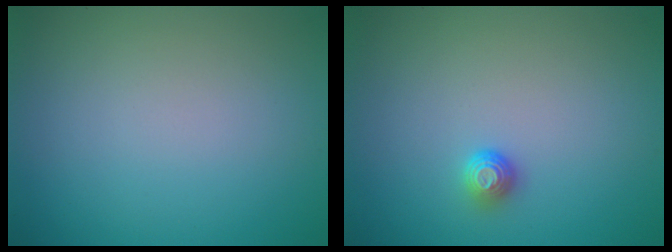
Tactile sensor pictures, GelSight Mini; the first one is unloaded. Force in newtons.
{"total": 1.3, "press": 1.1, "slide": 0.7}